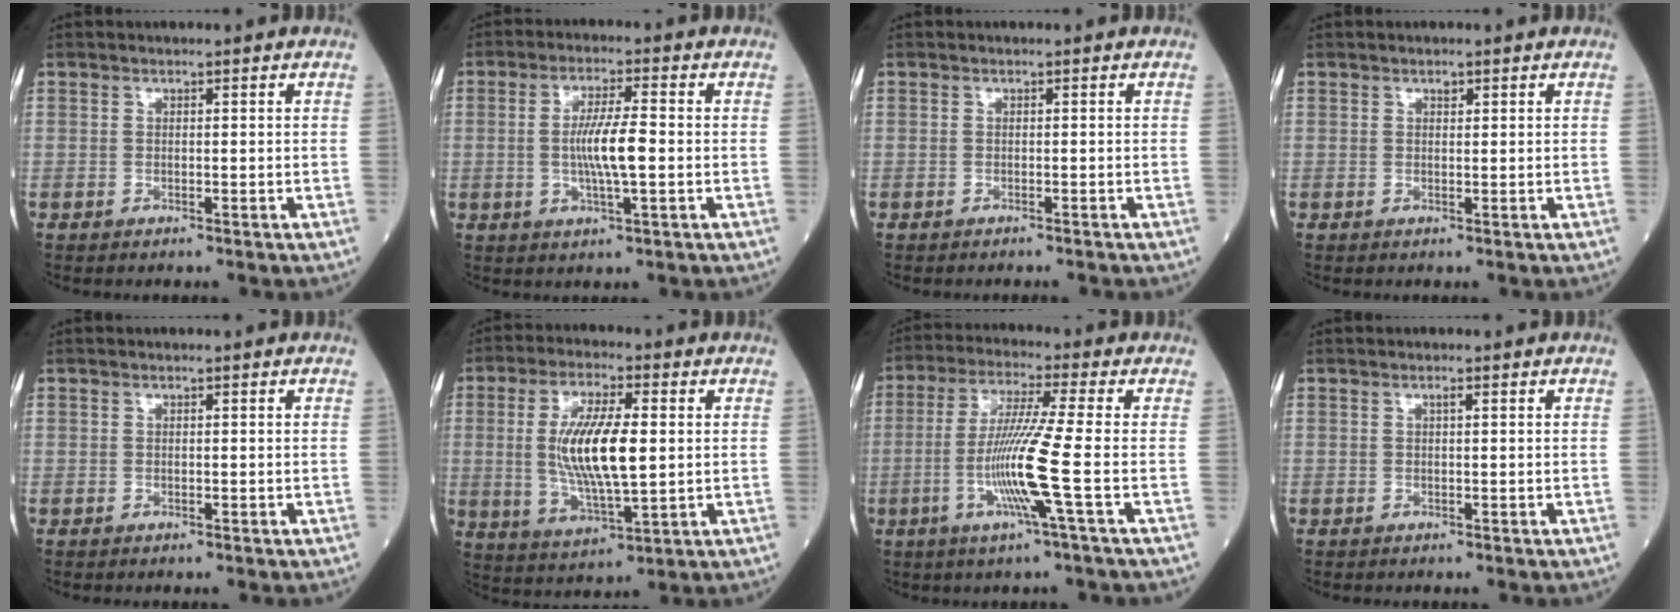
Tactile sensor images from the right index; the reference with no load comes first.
{"total": 6.8, "force": [-0.6, 0.6, 6.8], "torque": [-0.130, -0.002, -0.013]}
{"total": 1.0, "force": [-1.0, 0.1, 0.2], "torque": [-0.009, 0.000, -0.015]}
{"total": 0.6, "force": [0.4, 0.3, 0.4], "torque": [-0.006, -0.003, 0.006]}
{"total": 0.0}
{"total": 12.6, "force": [0.9, 3.0, 12.2], "torque": [-0.245, -0.002, 0.018]}
{"total": 10.1, "force": [-2.6, -1.7, 9.7], "torque": [-0.198, -0.014, -0.052]}
{"total": 0.5, "force": [0.2, 0.0, 0.5], "torque": [-0.012, 0.000, 0.003]}